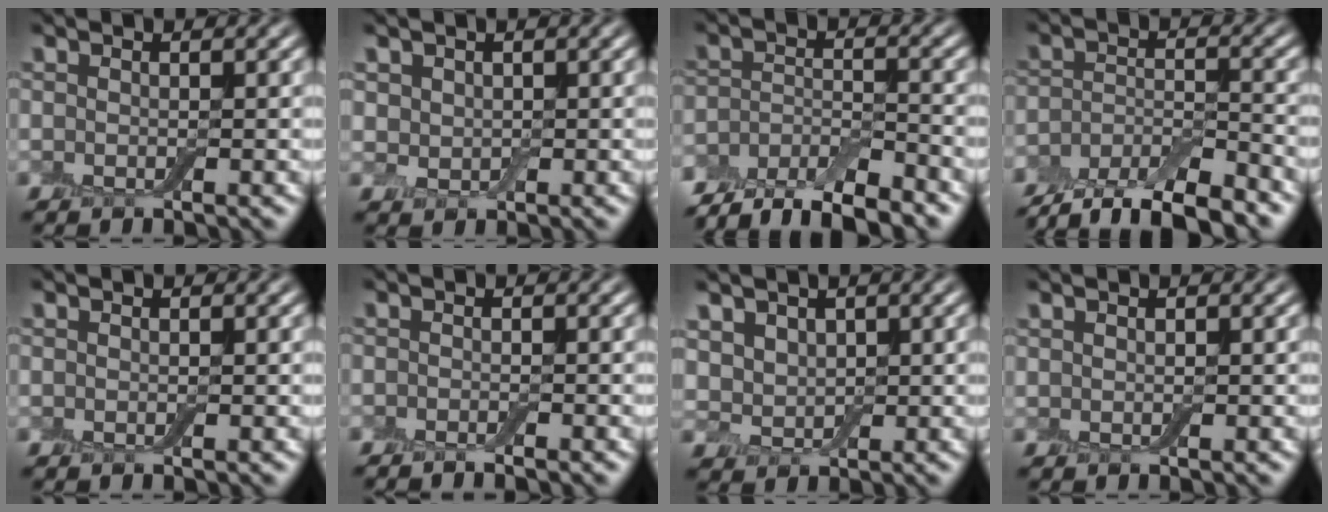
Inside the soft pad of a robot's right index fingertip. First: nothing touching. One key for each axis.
{"total": 2.2, "fx": 0.8, "fy": 1.9, "fz": 0.9, "tx": -0.009, "ty": 0.011, "tz": 0.002}
{"total": 7.0, "fx": -6.0, "fy": 2.0, "fz": 2.9, "tx": -0.053, "ty": -0.005, "tz": -0.106}
{"total": 8.1, "fx": -6.8, "fy": 2.6, "fz": 3.7, "tx": -0.070, "ty": -0.008, "tz": -0.113}
{"total": 0.0}
{"total": 1.2, "fx": -1.1, "fy": 0.1, "fz": 0.4, "tx": -0.006, "ty": 0.000, "tz": -0.019}
{"total": 2.4, "fx": 1.3, "fy": 1.8, "fz": 0.8, "tx": -0.019, "ty": 0.003, "tz": 0.022}
{"total": 0.0}